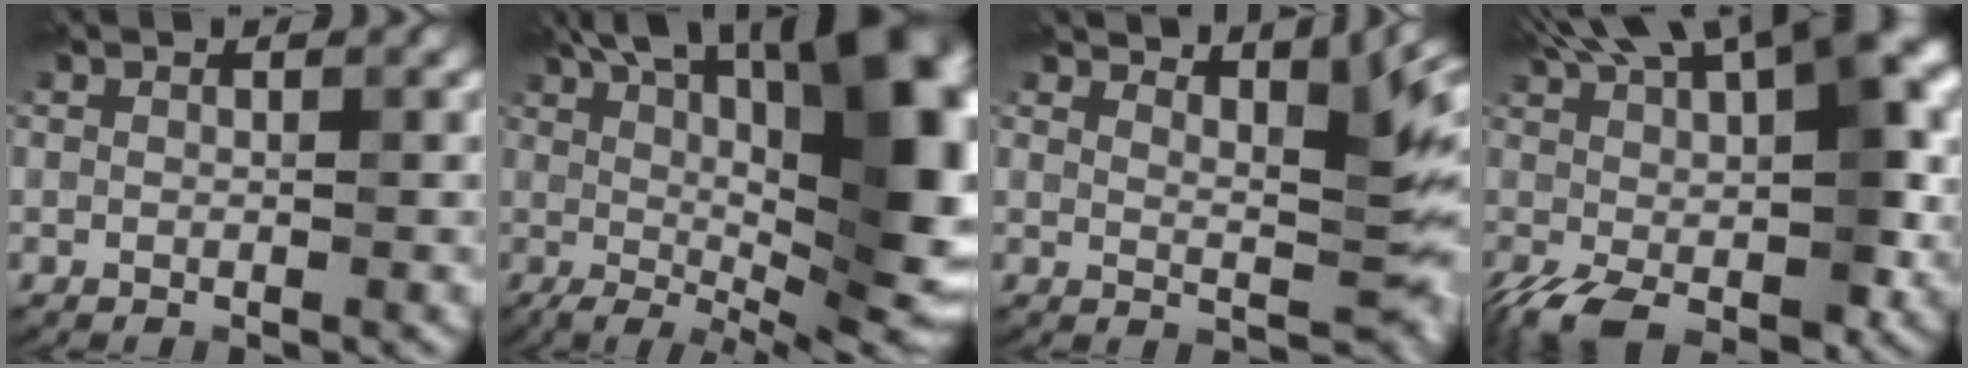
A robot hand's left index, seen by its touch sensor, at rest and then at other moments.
{"total": 18.1, "force": [4.5, 6.7, 16.2], "torque": [-0.218, 0.030, 0.076]}
{"total": 9.8, "force": [7.0, 2.7, 6.3], "torque": [-0.085, 0.008, 0.114]}
{"total": 12.7, "force": [0.9, 5.7, 11.4], "torque": [-0.201, -0.004, 0.014]}